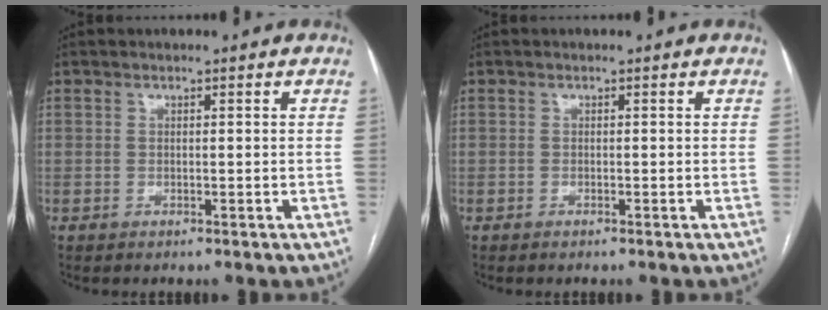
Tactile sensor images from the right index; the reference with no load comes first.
{"total": 0.0}